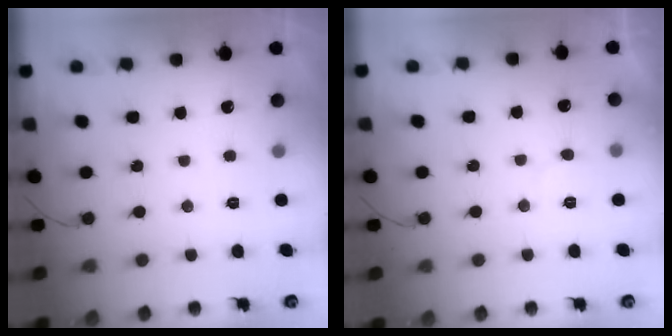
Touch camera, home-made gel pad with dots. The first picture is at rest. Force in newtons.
{"total": 5.2, "press": 5.2, "slide": 0.3}